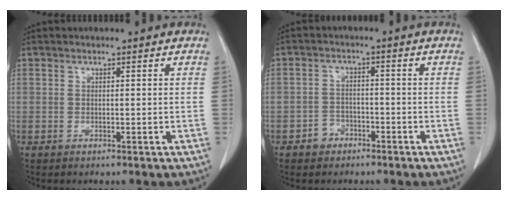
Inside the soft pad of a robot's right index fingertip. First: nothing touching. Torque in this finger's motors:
{"motor_torque": [-0.11, -0.05, -0.22, -0.06]}